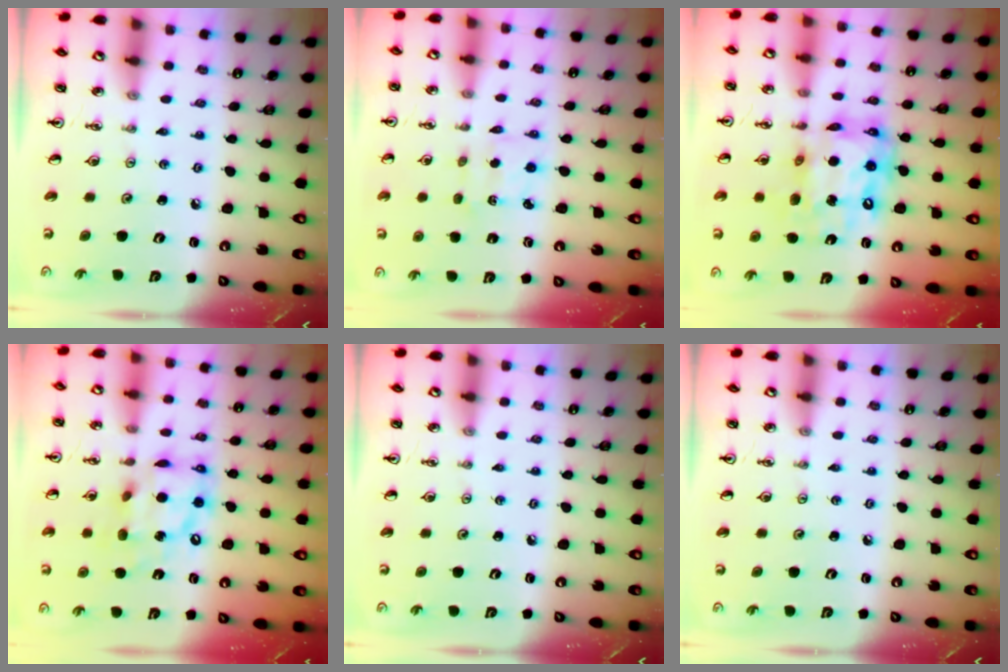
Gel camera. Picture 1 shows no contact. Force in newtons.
{"total": 2.0, "press": 1.8, "slide": 0.7}
{"total": 15.9, "press": 15.8, "slide": 1.7}
{"total": 12.7, "press": 12.6, "slide": 1.0}
{"total": 0.0}
{"total": 0.0}